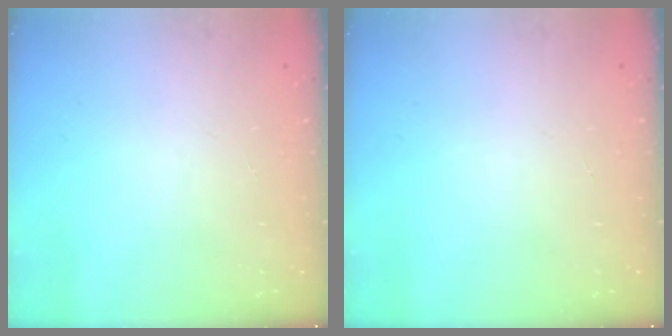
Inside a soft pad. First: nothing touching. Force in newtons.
{"total": 0.0}